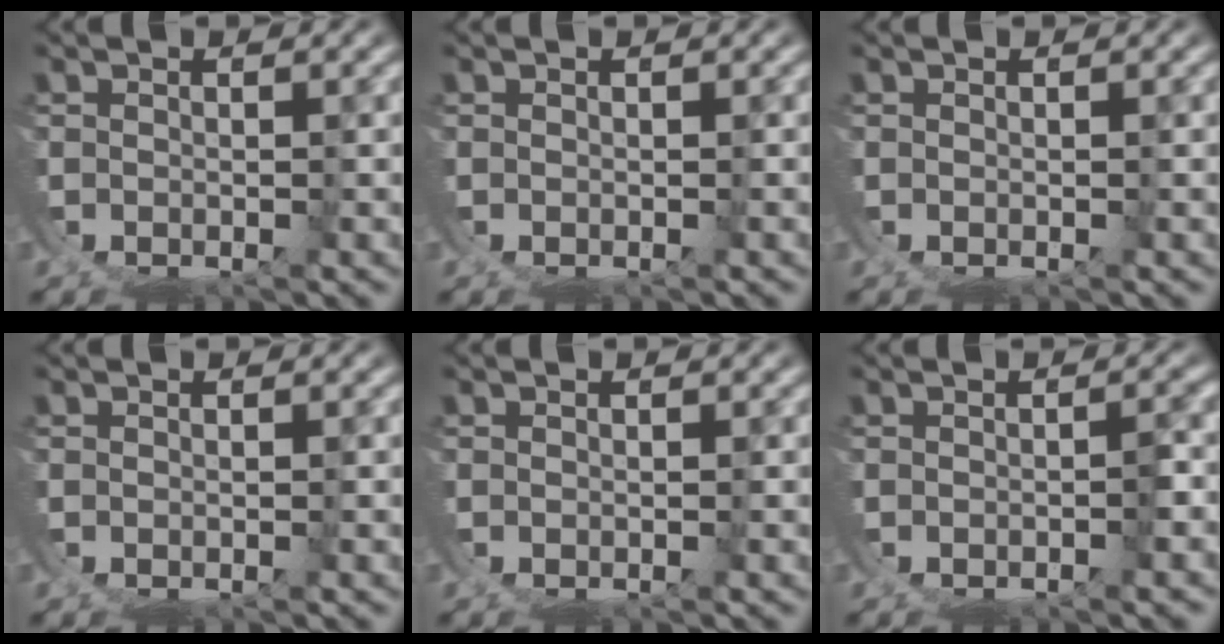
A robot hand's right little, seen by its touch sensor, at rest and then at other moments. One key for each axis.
{"total": 0.0}
{"total": 0.0}
{"total": 0.0}
{"total": 0.0}
{"total": 1.0, "fx": -0.6, "fy": -0.3, "fz": 0.7, "tx": -0.007, "ty": 0.004, "tz": -0.011}